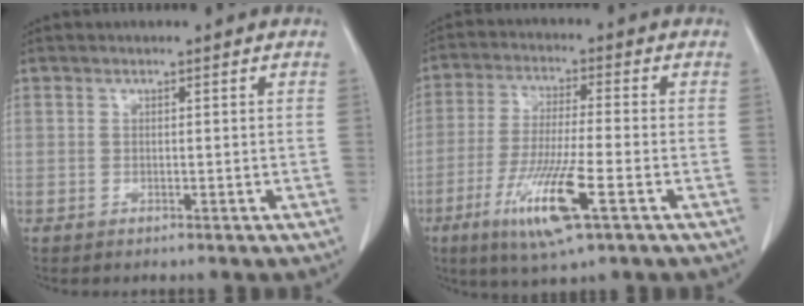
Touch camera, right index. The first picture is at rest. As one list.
[{"total": 11.6, "force": [-5.1, 0.7, 10.4], "torque": [-0.206, -0.026, -0.091]}]